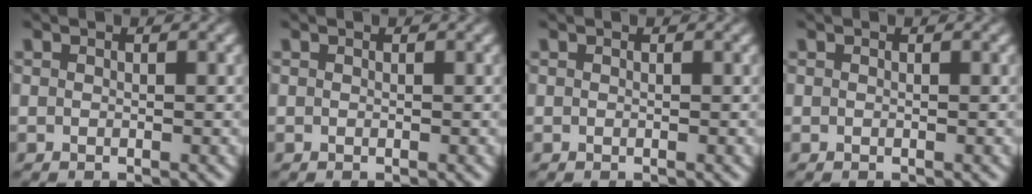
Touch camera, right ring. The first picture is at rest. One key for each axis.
{"total": 0.0}
{"total": 0.0}
{"total": 0.0}